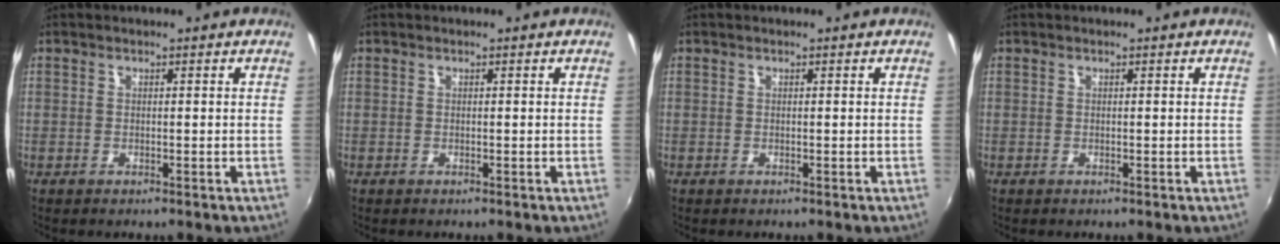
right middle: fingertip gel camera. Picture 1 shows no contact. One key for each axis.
{"total": 0.0}
{"total": 0.0}
{"total": 0.0}